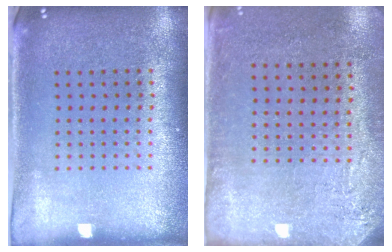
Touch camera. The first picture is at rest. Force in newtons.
{"total": 2.8, "press": 2.3, "slide": 1.5}